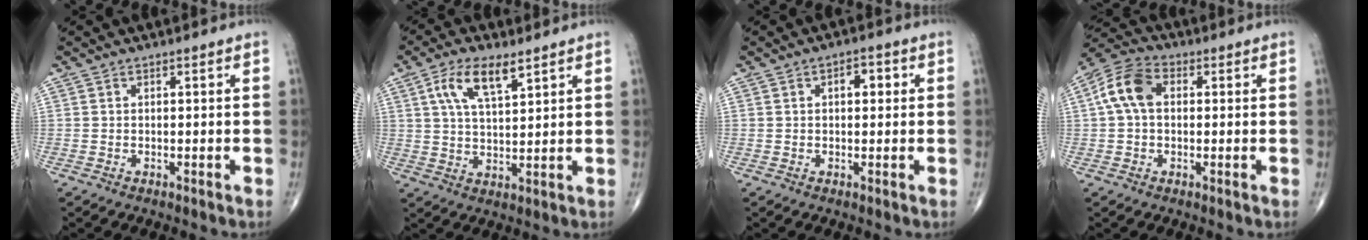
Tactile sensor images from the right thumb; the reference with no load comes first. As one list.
[{"total": 8.8, "force": [4.5, 3.3, 6.7], "torque": [-0.120, -0.014, 0.086]}, {"total": 3.4, "force": [0.8, 1.9, 2.7], "torque": [-0.029, 0.007, 0.007]}, {"total": 8.6, "force": [1.2, 5.7, 6.4], "torque": [-0.130, 0.028, 0.015]}]